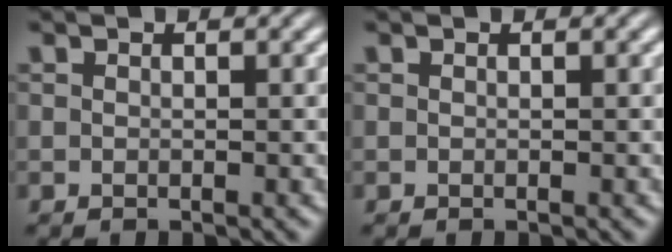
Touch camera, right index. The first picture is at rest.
{"total": 0.0}